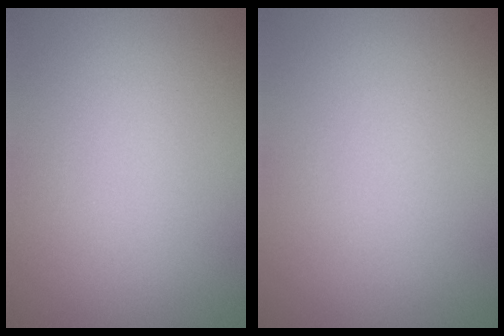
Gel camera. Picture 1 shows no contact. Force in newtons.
{"total": 0.0}